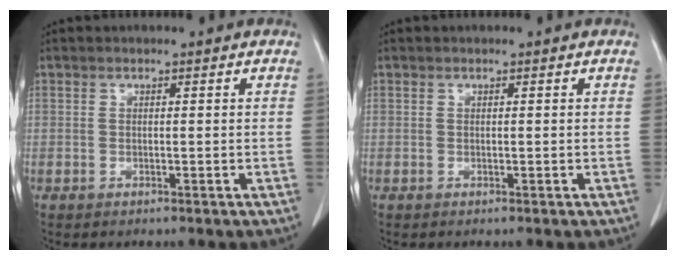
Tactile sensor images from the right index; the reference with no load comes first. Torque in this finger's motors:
{"motor_torque": [-0.07, 0.07, 0.00, 0.00]}